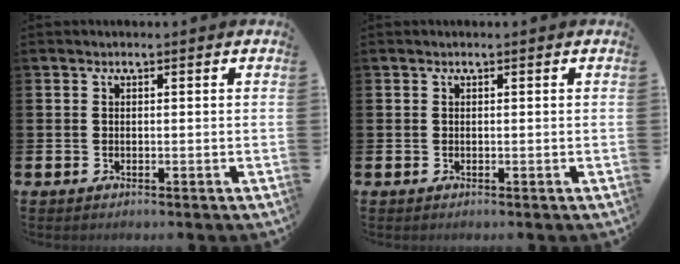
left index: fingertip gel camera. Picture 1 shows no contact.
{"total": 0.0}